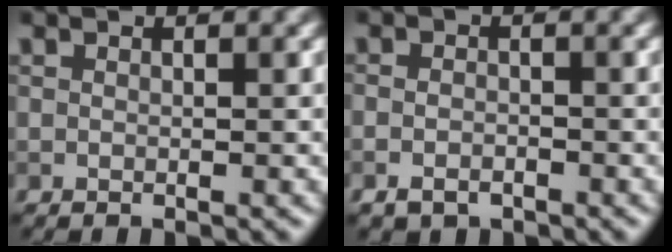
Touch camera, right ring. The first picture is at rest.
{"total": 1.8, "force": [-1.0, 1.1, 0.9], "torque": [-0.017, -0.002, -0.023]}